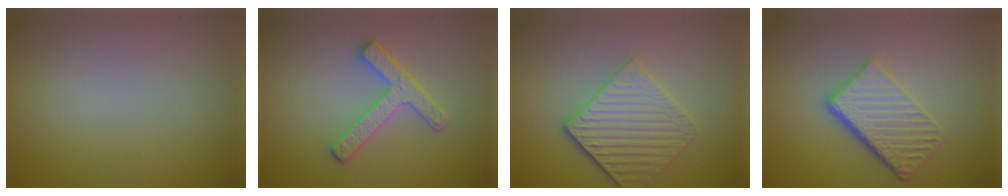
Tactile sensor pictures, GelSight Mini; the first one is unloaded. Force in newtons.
{"total": 2.8, "press": 2.8, "slide": 0.6}
{"total": 5.0, "press": 4.0, "slide": 3.0}
{"total": 6.0, "press": 4.1, "slide": 4.3}